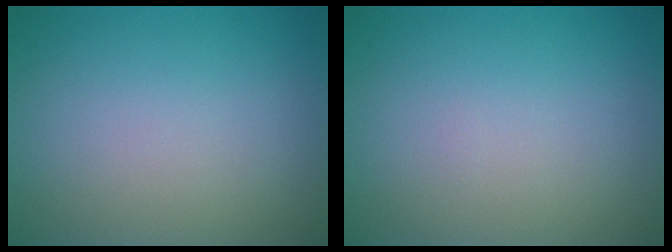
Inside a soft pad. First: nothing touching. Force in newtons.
{"total": 0.0}